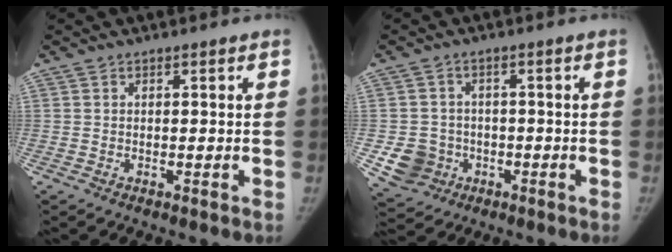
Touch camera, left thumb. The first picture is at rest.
{"total": 6.7, "force": [-1.8, 6.1, 1.8], "torque": [-0.016, 0.013, -0.023]}